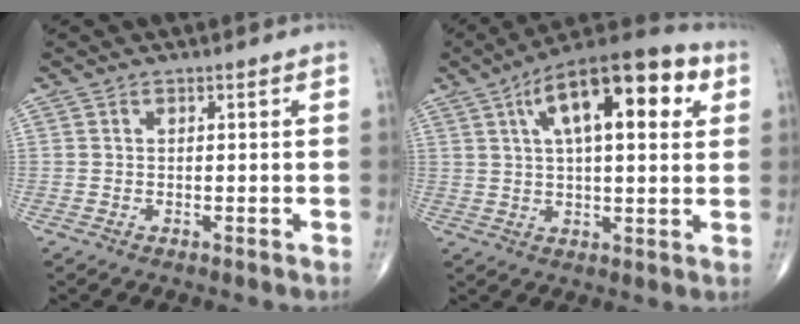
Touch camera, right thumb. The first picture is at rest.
{"total": 19.0, "force": [6.8, 7.4, 16.1], "torque": [-0.235, 0.010, 0.099]}